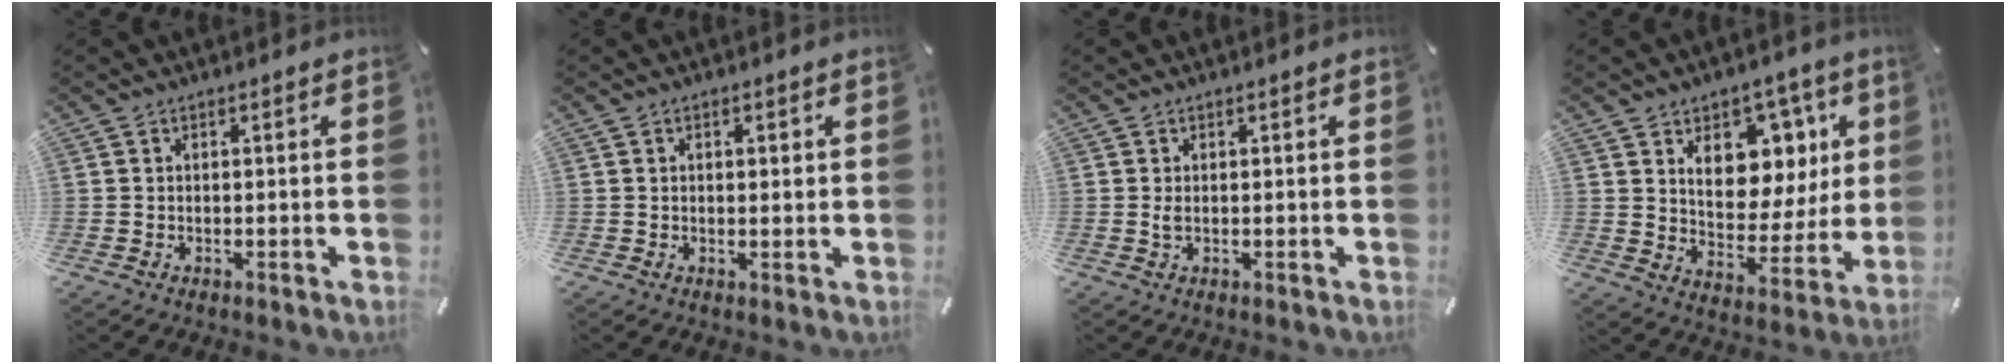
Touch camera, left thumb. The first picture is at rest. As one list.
[{"total": 1.1, "force": [0.4, 0.7, 0.8], "torque": [-0.017, 0.005, 0.006]}, {"total": 1.2, "force": [0.2, 0.5, 1.1], "torque": [-0.023, 0.000, 0.003]}, {"total": 12.6, "force": [5.6, 9.7, 5.8], "torque": [-0.075, -0.047, 0.104]}]